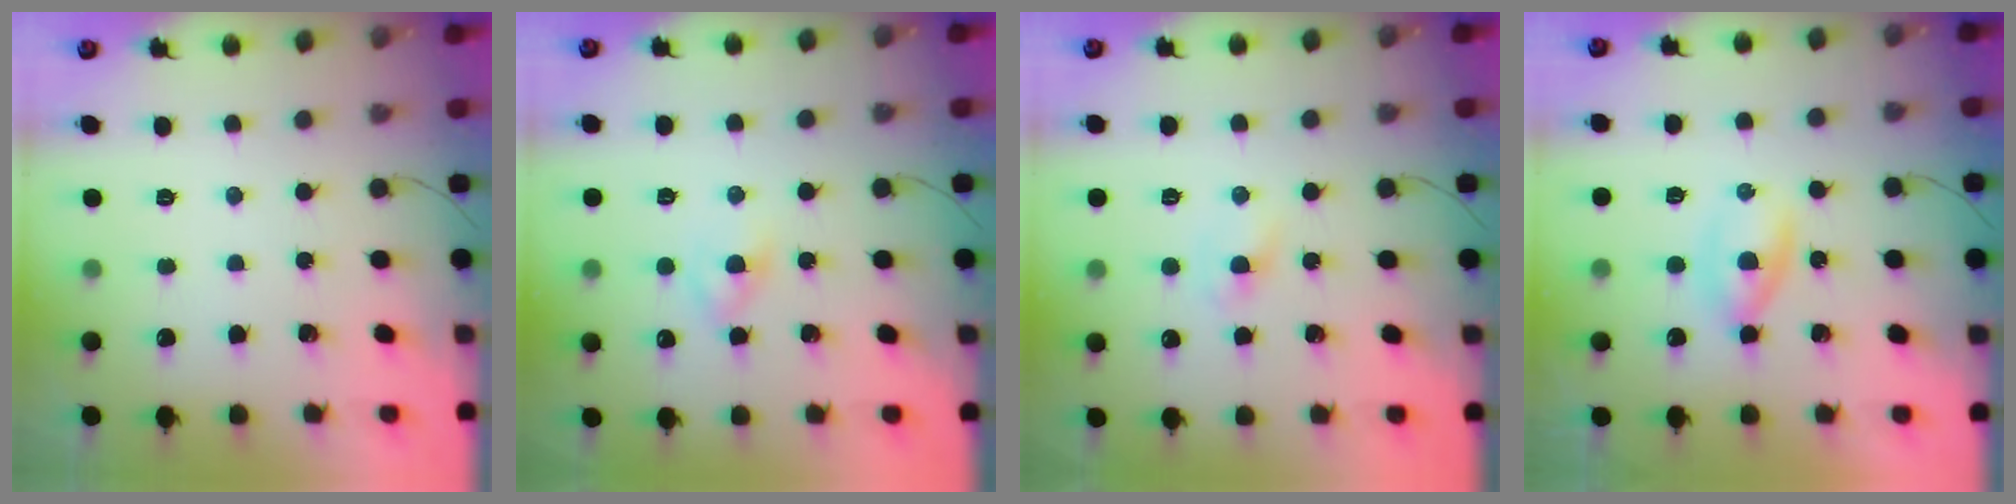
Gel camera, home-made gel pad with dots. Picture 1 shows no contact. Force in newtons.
{"total": 2.6, "press": 2.4, "slide": 1.1}
{"total": 1.9, "press": 1.8, "slide": 0.8}
{"total": 3.0, "press": 2.8, "slide": 1.2}